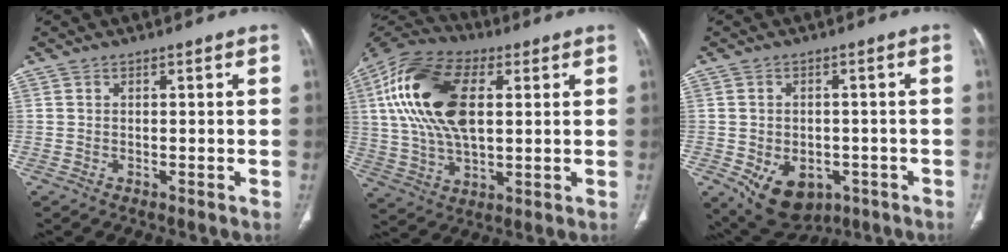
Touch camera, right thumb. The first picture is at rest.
{"total": 20.6, "force": [4.7, 11.1, 16.7], "torque": [-0.328, 0.006, 0.078]}
{"total": 11.9, "force": [-4.9, 8.3, 7.0], "torque": [-0.099, 0.009, -0.053]}